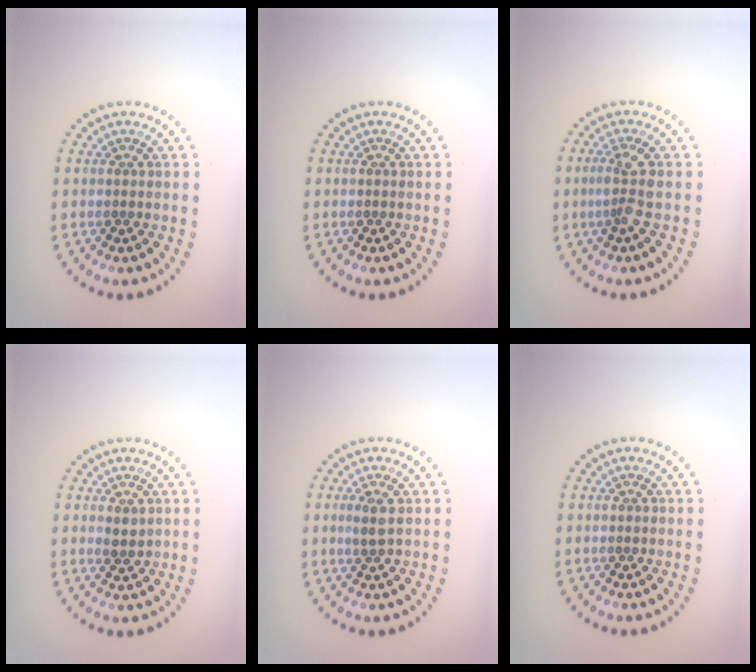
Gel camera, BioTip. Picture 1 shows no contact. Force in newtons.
{"total": 0.0}
{"total": 2.3, "press": 2.0, "slide": 1.1}
{"total": 1.0, "press": 0.9, "slide": 0.2}
{"total": 1.5, "press": 1.3, "slide": 0.6}
{"total": 0.0}